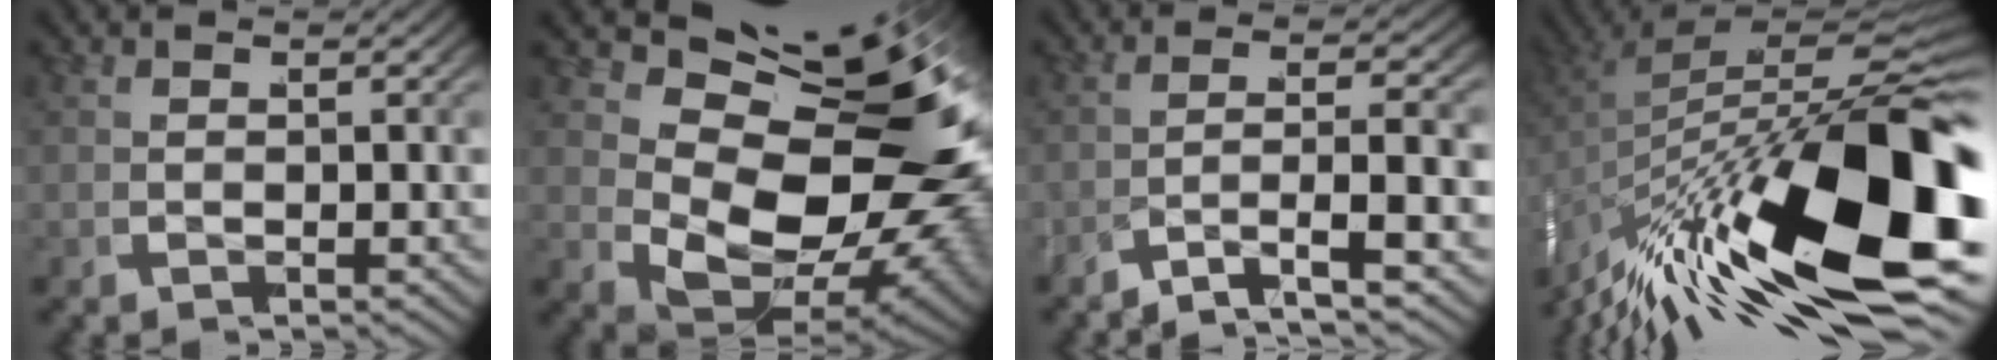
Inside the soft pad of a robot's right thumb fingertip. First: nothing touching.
{"total": 20.7, "force": [-0.6, 12.7, 16.3], "torque": [-0.274, -0.068, 0.021]}
{"total": 5.2, "force": [-3.7, 1.1, 3.5], "torque": [-0.087, 0.000, -0.069]}
{"total": 18.7, "force": [-5.1, 8.8, 15.7], "torque": [-0.261, -0.042, -0.064]}